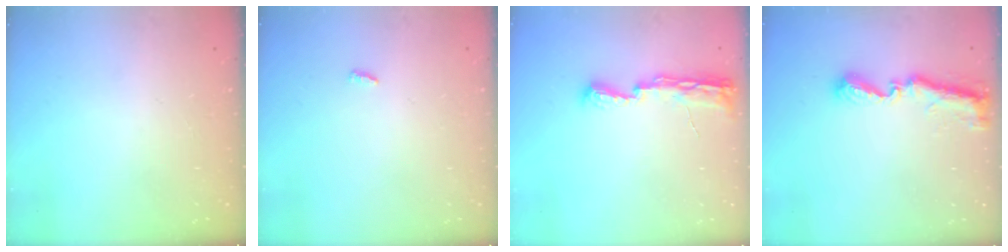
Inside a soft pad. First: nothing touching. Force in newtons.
{"total": 2.7, "press": 2.7, "slide": 0.2}
{"total": 8.1, "press": 8.0, "slide": 0.9}
{"total": 8.8, "press": 8.8, "slide": 0.7}